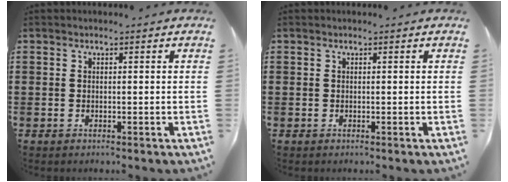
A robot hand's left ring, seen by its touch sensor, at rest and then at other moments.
{"total": 0.0}